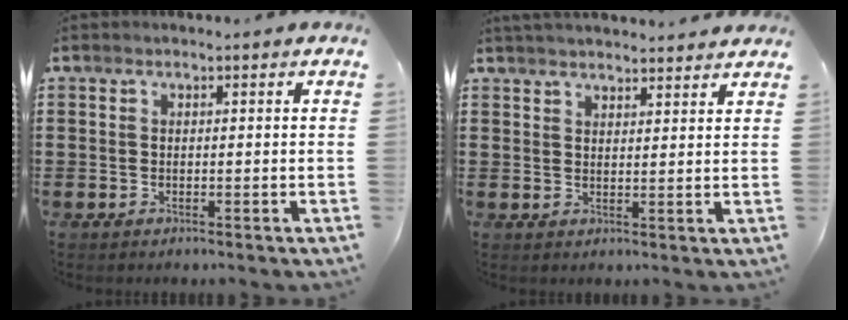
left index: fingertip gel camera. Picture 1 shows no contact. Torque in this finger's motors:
{"motor_torque": [1.74, -0.40, 0.33, 0.10]}